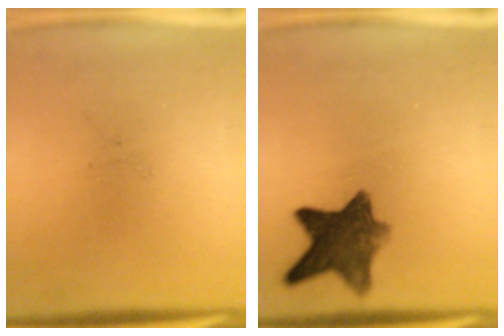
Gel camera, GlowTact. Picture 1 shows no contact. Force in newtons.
{"total": 9.2}